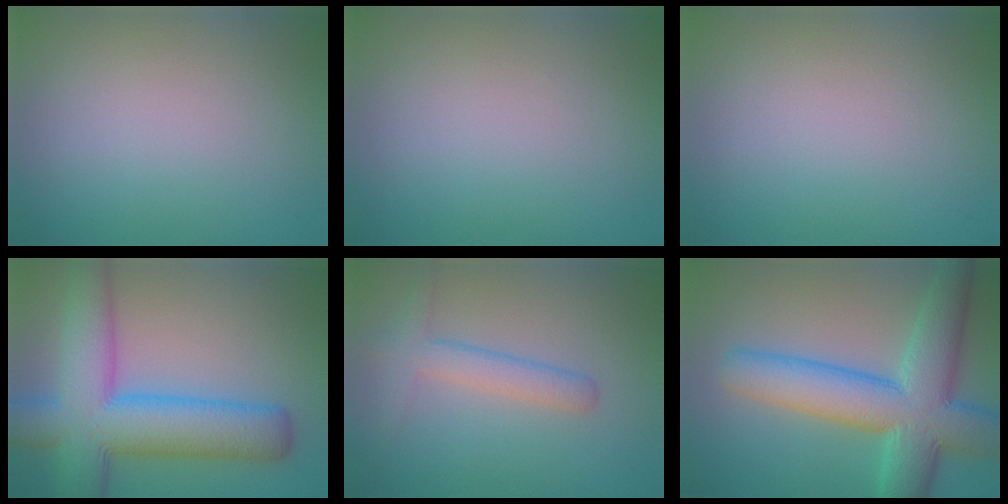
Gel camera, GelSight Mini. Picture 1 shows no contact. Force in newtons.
{"total": 0.0}
{"total": 0.0}
{"total": 11.9, "press": 11.9, "slide": 0.3}
{"total": 2.9, "press": 2.9, "slide": 0.2}
{"total": 10.3, "press": 10.3, "slide": 0.2}